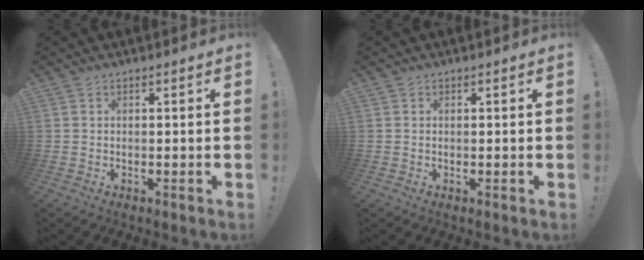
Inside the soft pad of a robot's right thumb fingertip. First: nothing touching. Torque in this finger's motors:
{"motor_torque": [-0.05, 0.17, 0.06, -0.19, 0.00]}